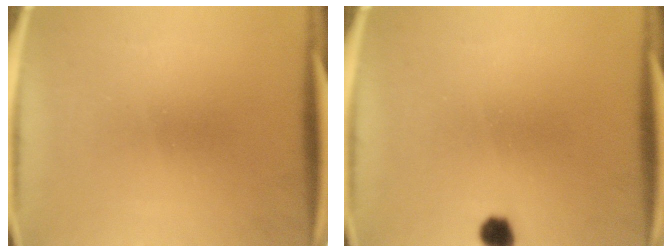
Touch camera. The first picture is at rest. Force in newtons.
{"total": 2.6}